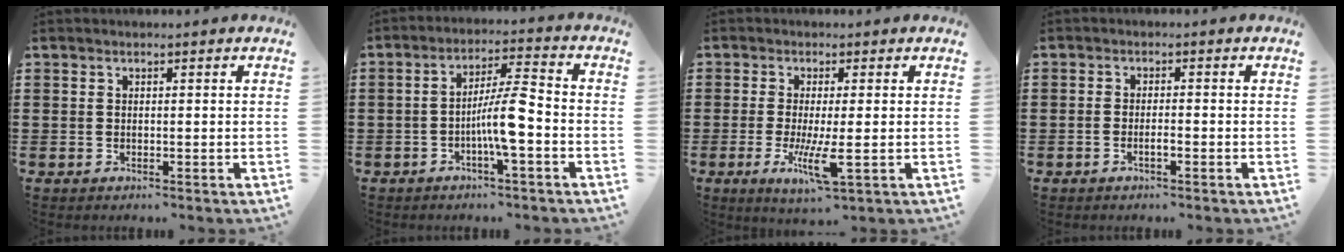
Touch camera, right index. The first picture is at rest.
{"total": 7.2, "force": [-2.2, 0.9, 6.8], "torque": [-0.123, 0.004, -0.044]}
{"total": 6.6, "force": [-1.5, 1.0, 6.3], "torque": [-0.134, -0.025, -0.029]}
{"total": 1.7, "force": [-0.9, 0.2, 1.4], "torque": [-0.026, -0.003, -0.015]}